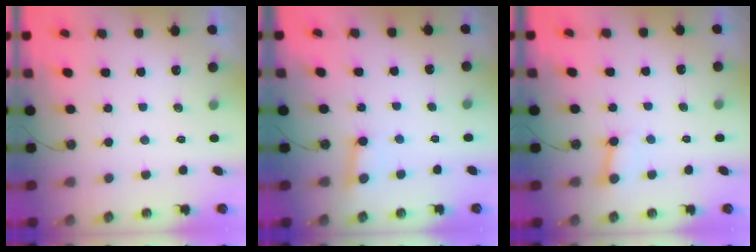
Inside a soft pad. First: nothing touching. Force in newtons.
{"total": 2.5, "press": 2.5, "slide": 0.4}
{"total": 2.8, "press": 2.8, "slide": 0.5}